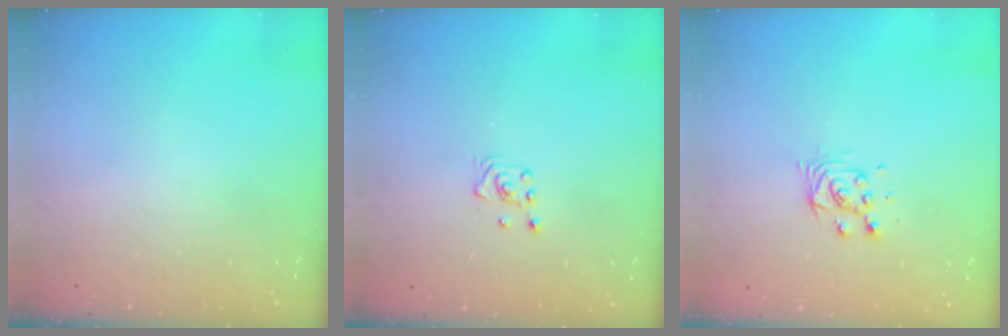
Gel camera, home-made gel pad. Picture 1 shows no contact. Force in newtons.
{"total": 2.8, "press": 2.6, "slide": 1.0}
{"total": 4.2, "press": 4.2, "slide": 0.3}